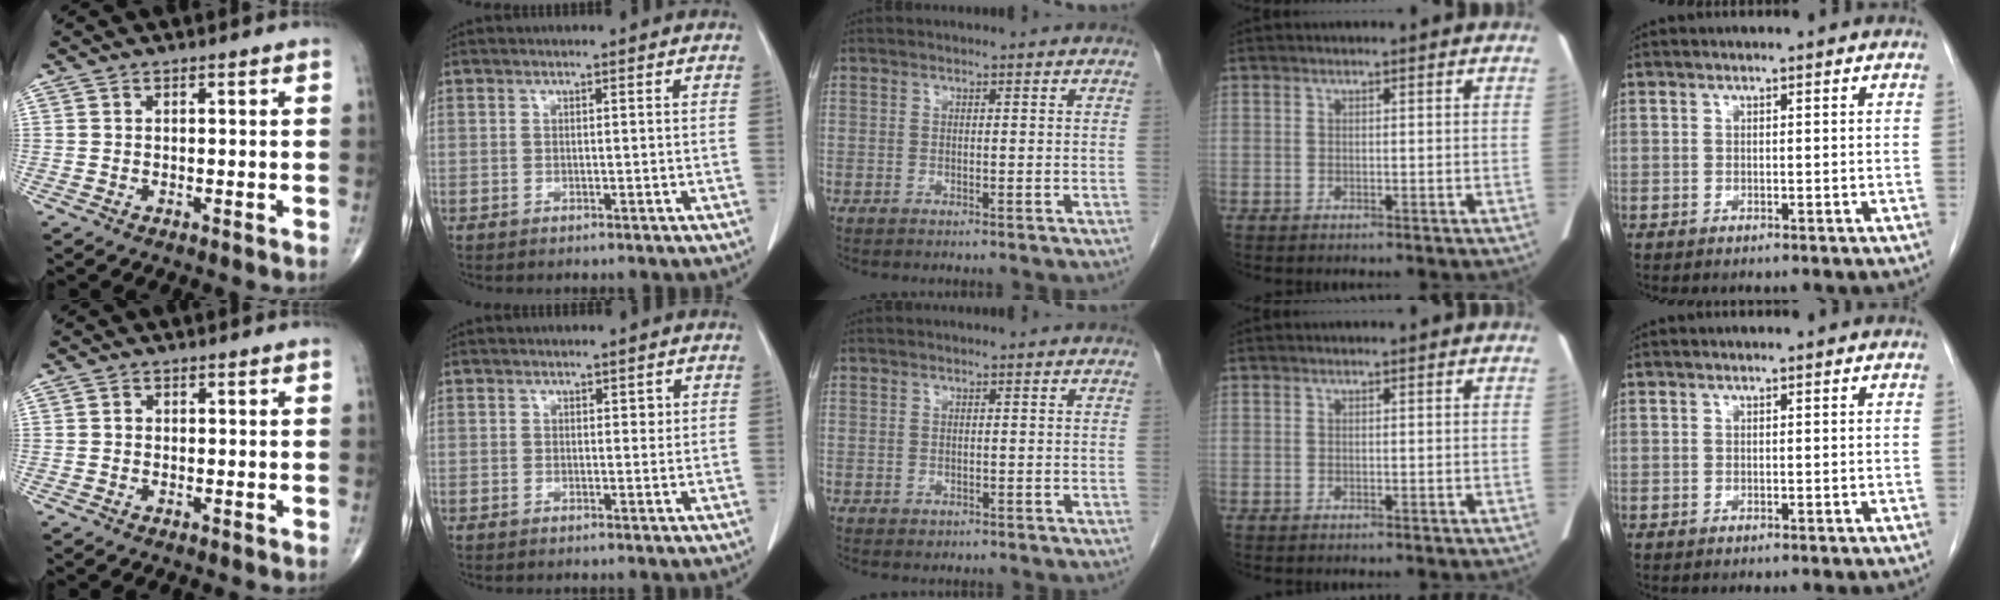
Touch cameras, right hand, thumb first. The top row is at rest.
{"thumb": {"total": 0.7, "force": [-0.1, 0.6, 0.3], "torque": [-0.001, 0.003, -0.005]}, "index": {"total": 1.0, "force": [0.4, 0.7, 0.6], "torque": [-0.002, 0.000, 0.005]}, "middle": {"total": 0.5, "force": [-0.2, 0.5, 0.1], "torque": [-0.006, 0.002, 0.003]}}